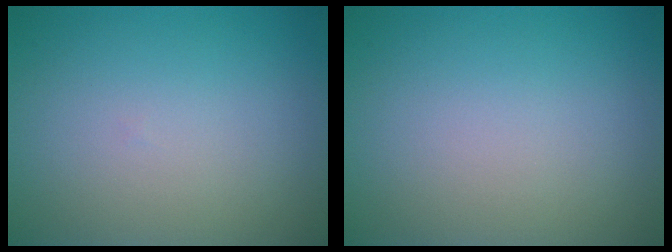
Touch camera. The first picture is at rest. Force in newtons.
{"total": 0.0}